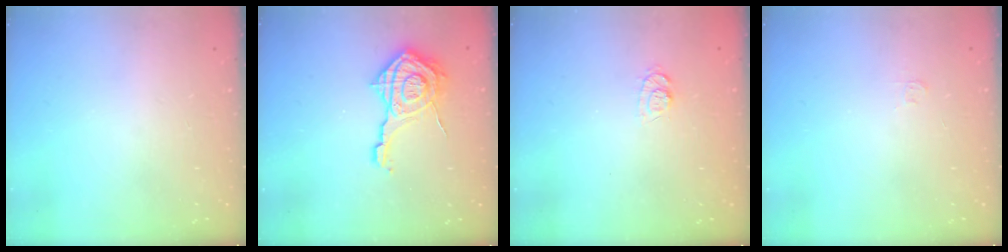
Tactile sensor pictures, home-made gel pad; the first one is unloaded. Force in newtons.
{"total": 15.2, "press": 15.2, "slide": 1.0}
{"total": 7.2, "press": 7.1, "slide": 1.3}
{"total": 2.8, "press": 2.8, "slide": 0.4}